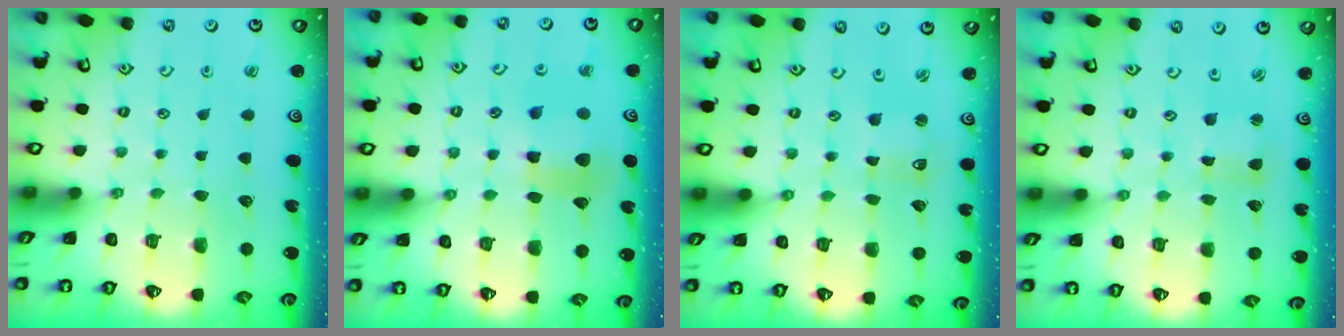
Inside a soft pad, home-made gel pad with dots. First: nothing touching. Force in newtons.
{"total": 8.8, "press": 8.7, "slide": 1.3}
{"total": 1.5, "press": 1.5, "slide": 0.3}
{"total": 1.7, "press": 1.7, "slide": 0.4}